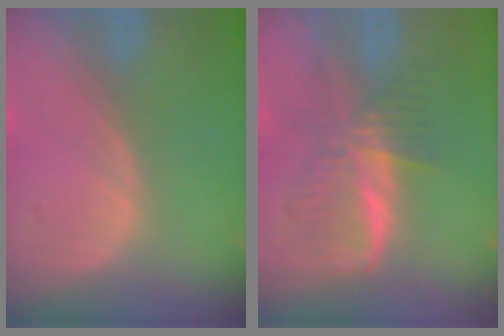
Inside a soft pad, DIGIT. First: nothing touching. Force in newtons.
{"total": 5.9, "press": 5.9, "slide": 0.8}